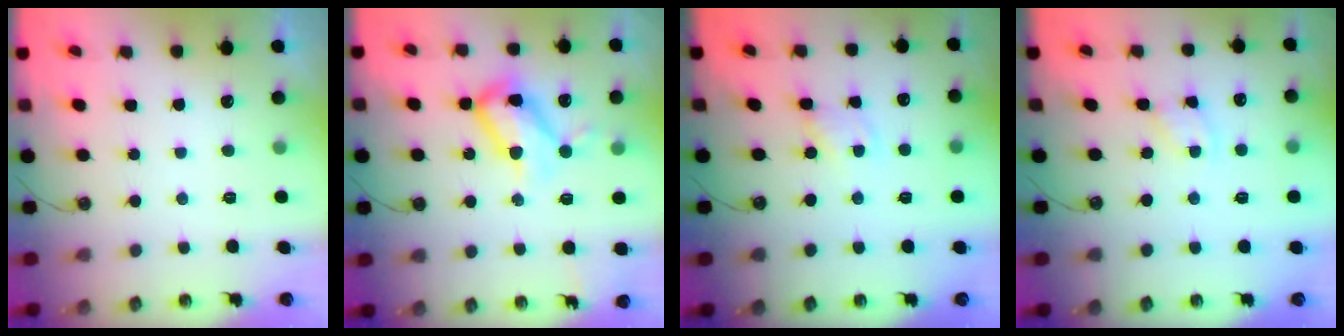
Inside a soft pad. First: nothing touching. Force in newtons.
{"total": 14.8, "press": 14.7, "slide": 1.5}
{"total": 1.6, "press": 1.6, "slide": 0.2}
{"total": 1.9, "press": 1.8, "slide": 0.3}